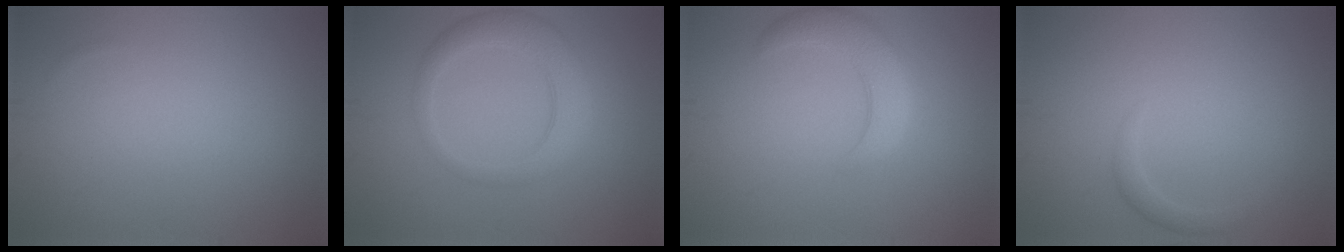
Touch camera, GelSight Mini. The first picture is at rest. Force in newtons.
{"total": 4.0, "press": 4.0, "slide": 0.1}
{"total": 4.1, "press": 4.1, "slide": 0.3}
{"total": 1.0, "press": 1.0, "slide": 0.1}